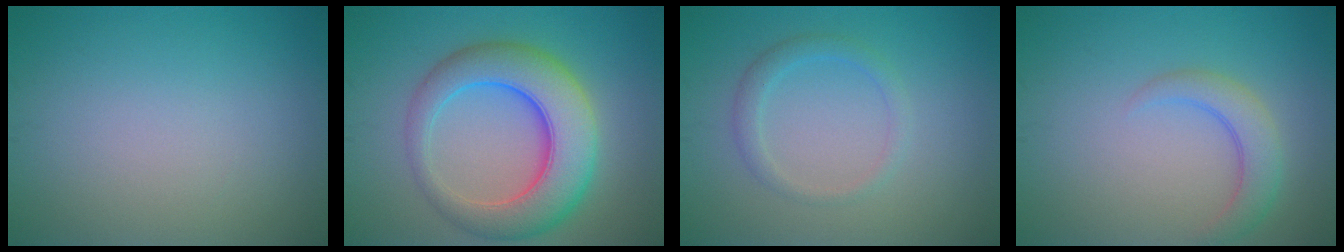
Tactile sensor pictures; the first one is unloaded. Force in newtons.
{"total": 8.6, "press": 8.6, "slide": 0.0}
{"total": 1.9, "press": 1.9, "slide": 0.1}
{"total": 3.0, "press": 3.0, "slide": 0.3}